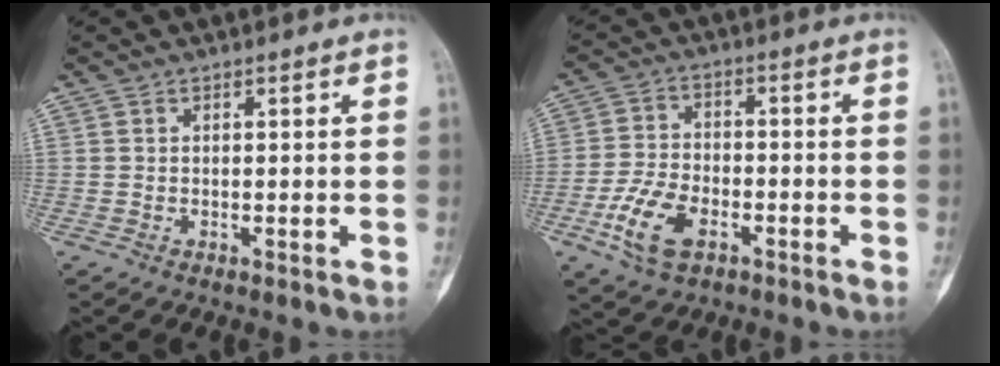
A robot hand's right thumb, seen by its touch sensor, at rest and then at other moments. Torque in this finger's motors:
{"motor_torque": [-0.25, -0.02, 0.18, -0.21, 0.09]}